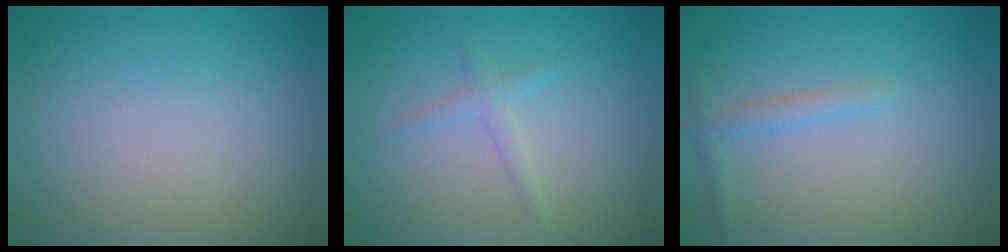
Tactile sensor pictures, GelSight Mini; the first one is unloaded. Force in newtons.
{"total": 1.2, "press": 1.2, "slide": 0.0}
{"total": 1.3, "press": 1.3, "slide": 0.1}